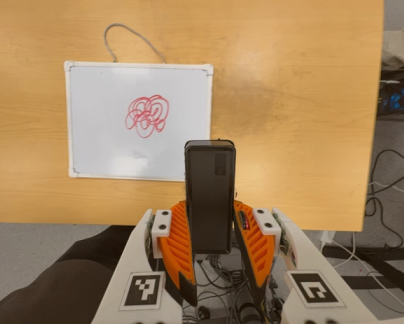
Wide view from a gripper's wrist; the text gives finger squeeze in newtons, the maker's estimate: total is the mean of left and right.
{"total": 5.1, "left": 3.6, "right": 6.5}